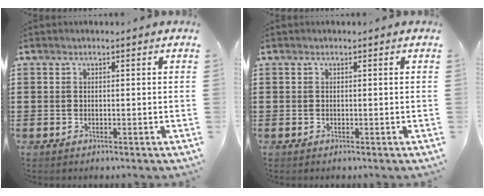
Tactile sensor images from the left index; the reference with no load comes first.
{"total": 0.0}